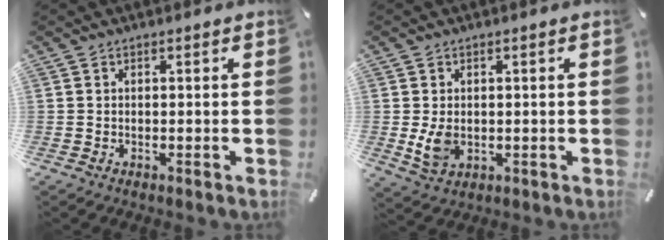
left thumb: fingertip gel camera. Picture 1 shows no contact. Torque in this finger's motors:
{"motor_torque": [0.89, 1.16, 0.75, -0.03, 0.18]}